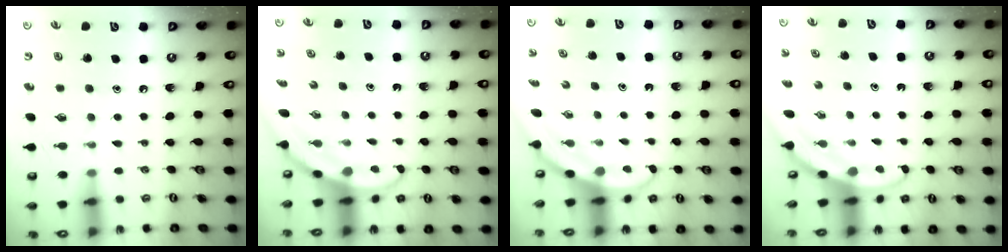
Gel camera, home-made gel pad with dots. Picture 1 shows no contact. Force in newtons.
{"total": 3.4, "press": 3.4, "slide": 0.1}
{"total": 3.0, "press": 3.0, "slide": 0.1}
{"total": 3.3, "press": 3.3, "slide": 0.1}